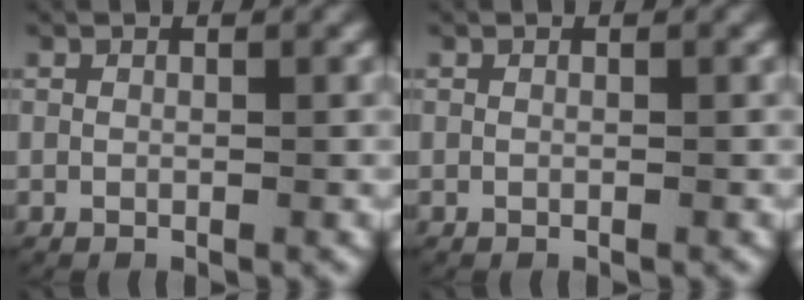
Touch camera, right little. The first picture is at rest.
{"total": 0.0}